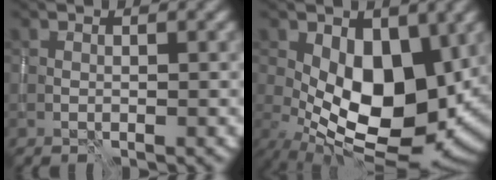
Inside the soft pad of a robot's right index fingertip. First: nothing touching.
{"total": 11.2, "force": [-0.2, 6.3, 9.2], "torque": [-0.153, -0.024, 0.003]}